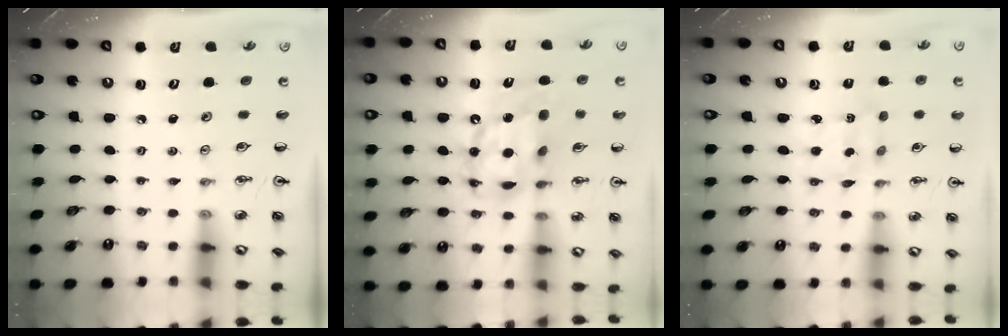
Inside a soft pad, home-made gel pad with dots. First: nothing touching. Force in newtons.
{"total": 12.8, "press": 12.7, "slide": 1.2}
{"total": 2.2, "press": 2.0, "slide": 0.8}